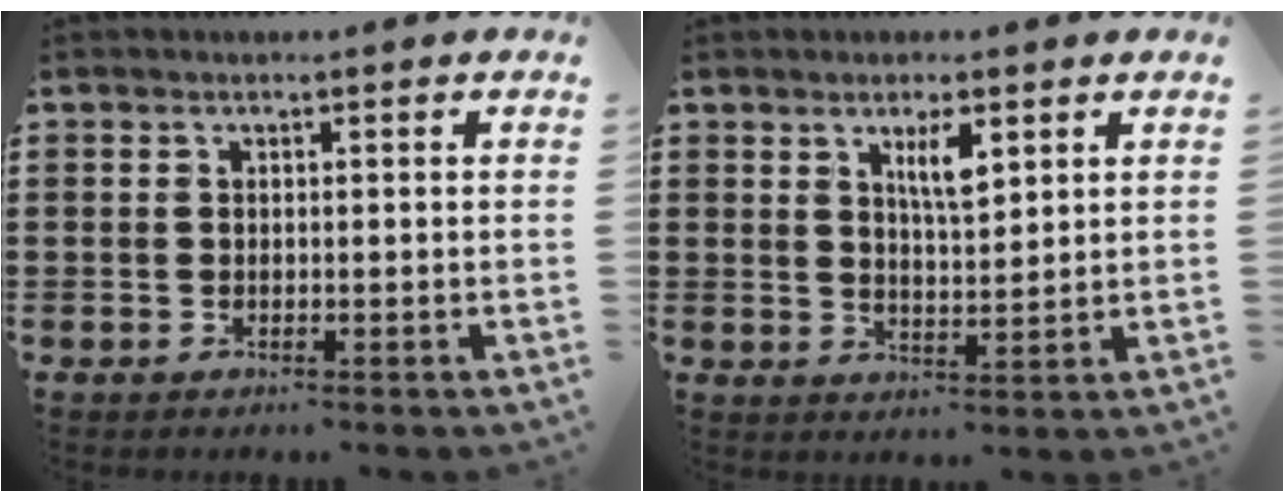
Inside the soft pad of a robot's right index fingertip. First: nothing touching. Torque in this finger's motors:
{"motor_torque": [0.05, -0.03, 0.17, 0.06]}